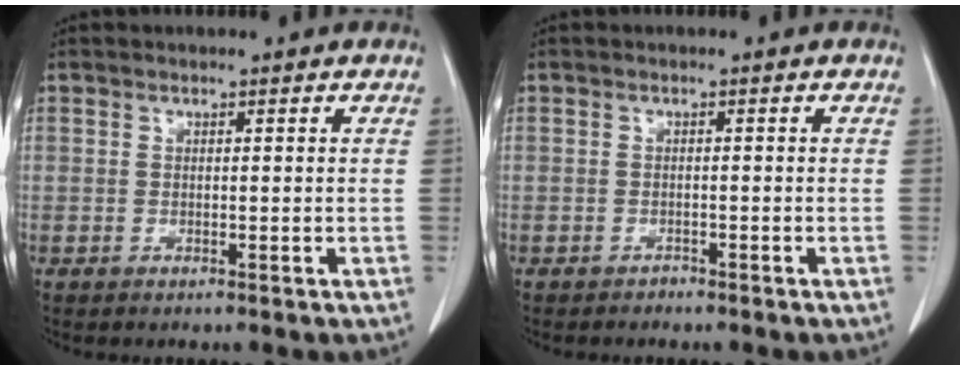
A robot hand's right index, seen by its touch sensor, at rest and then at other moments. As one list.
[{"total": 0.7, "force": [-0.6, 0.3, 0.0], "torque": [-0.003, 0.000, -0.013]}]